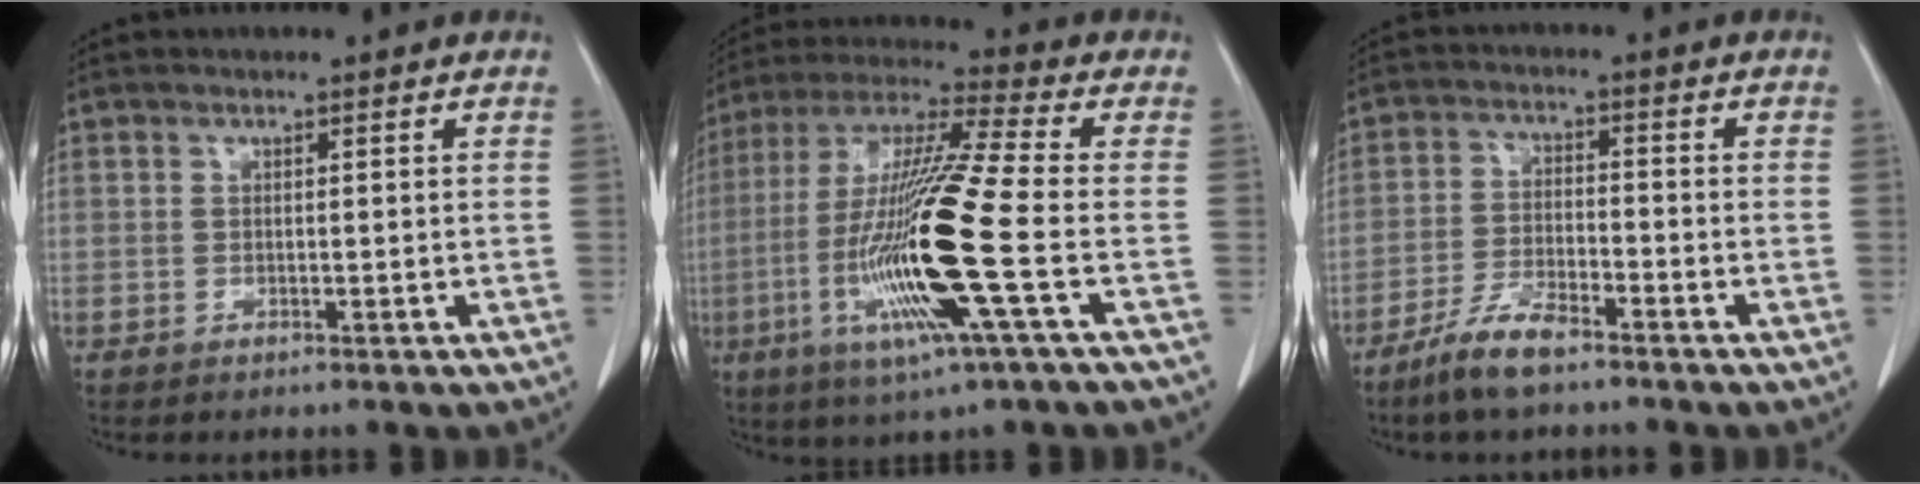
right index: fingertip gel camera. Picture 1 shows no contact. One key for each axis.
{"total": 19.4, "fx": -4.7, "fy": -0.2, "fz": 18.8, "tx": -0.393, "ty": -0.019, "tz": -0.098}
{"total": 6.5, "fx": -5.0, "fy": 1.2, "fz": 4.0, "tx": -0.087, "ty": -0.010, "tz": -0.099}